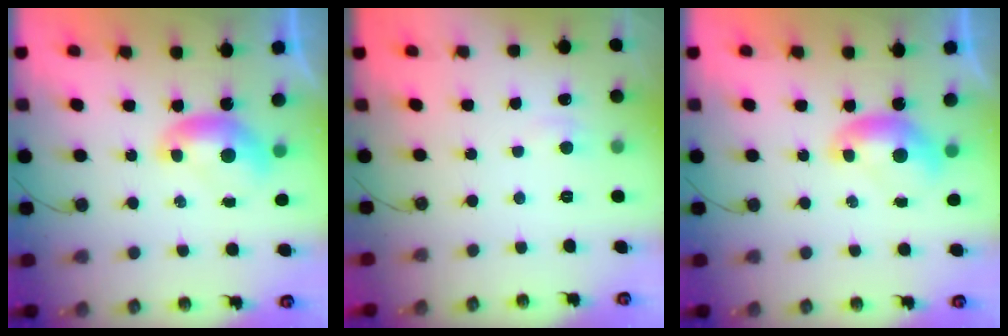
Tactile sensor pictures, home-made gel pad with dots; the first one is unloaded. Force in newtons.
{"total": 2.7, "press": 2.7, "slide": 0.3}
{"total": 0.0}